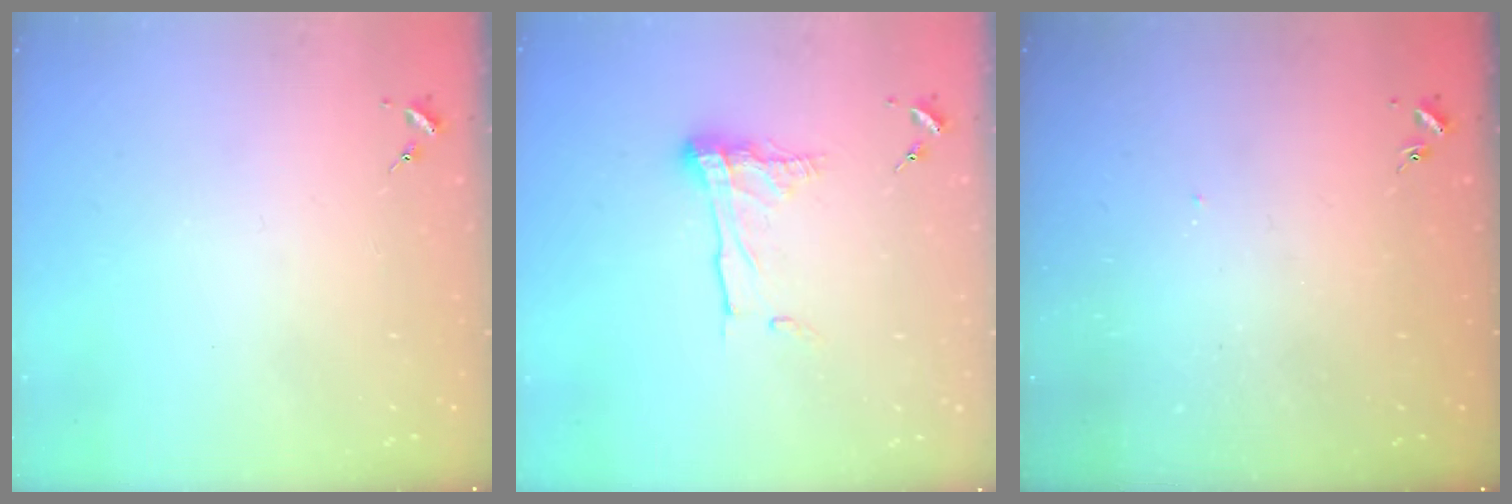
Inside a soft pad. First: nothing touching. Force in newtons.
{"total": 11.0, "press": 10.9, "slide": 1.0}
{"total": 2.7, "press": 2.7, "slide": 0.1}